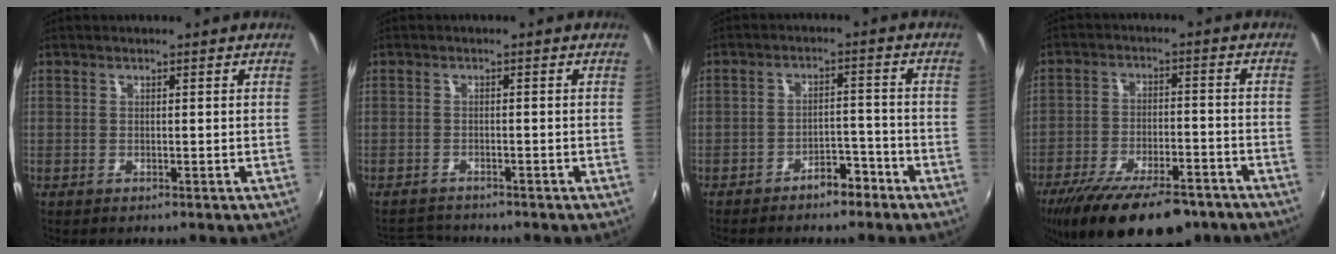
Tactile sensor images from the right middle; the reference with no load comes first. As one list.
[{"total": 3.7, "force": [-3.6, 0.8, 0.5], "torque": [-0.022, 0.001, -0.062]}, {"total": 4.7, "force": [-3.7, 1.9, 2.2], "torque": [-0.045, 0.014, -0.047]}, {"total": 19.6, "force": [-14.7, 6.8, 11.0], "torque": [-0.212, -0.033, -0.218]}]